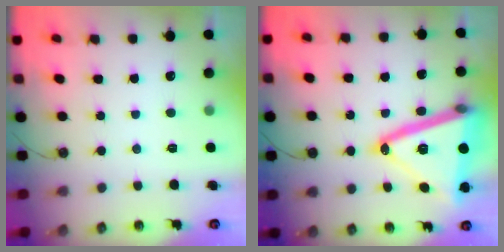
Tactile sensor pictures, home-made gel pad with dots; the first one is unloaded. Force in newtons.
{"total": 26.8, "press": 26.5, "slide": 3.9}